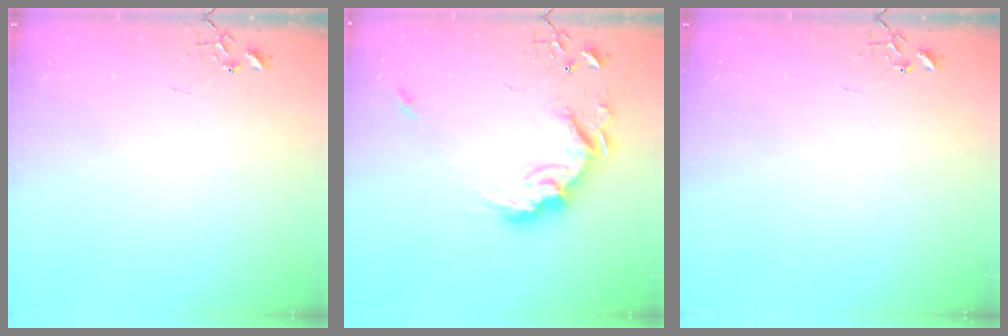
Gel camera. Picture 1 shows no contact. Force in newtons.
{"total": 17.8, "press": 17.7, "slide": 2.1}
{"total": 0.0}